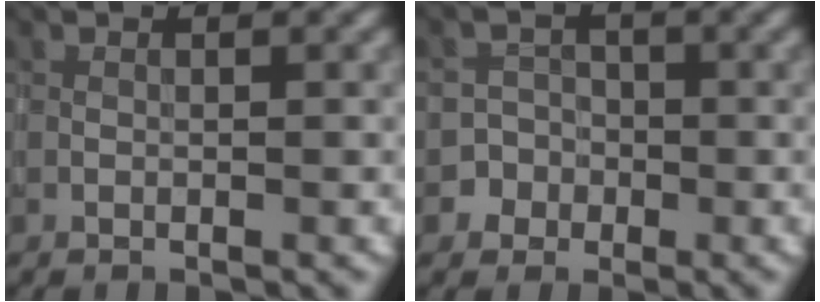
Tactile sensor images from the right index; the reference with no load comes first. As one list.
[{"total": 4.2, "force": [-2.3, 3.5, -0.2], "torque": [0.036, -0.006, -0.049]}]